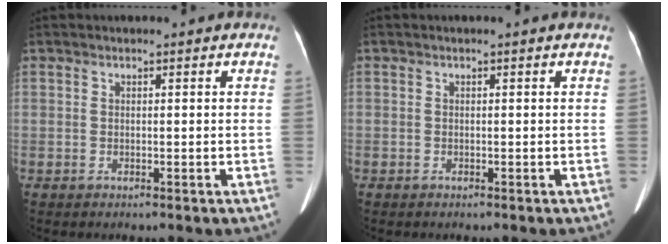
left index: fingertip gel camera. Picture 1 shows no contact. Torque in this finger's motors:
{"motor_torque": [-1.09, 1.04, -1.05, -0.21]}